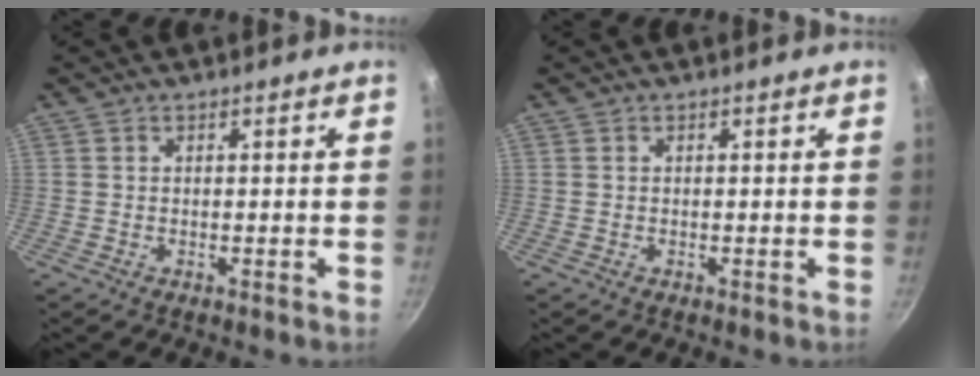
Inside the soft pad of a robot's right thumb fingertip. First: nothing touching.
{"total": 0.0}